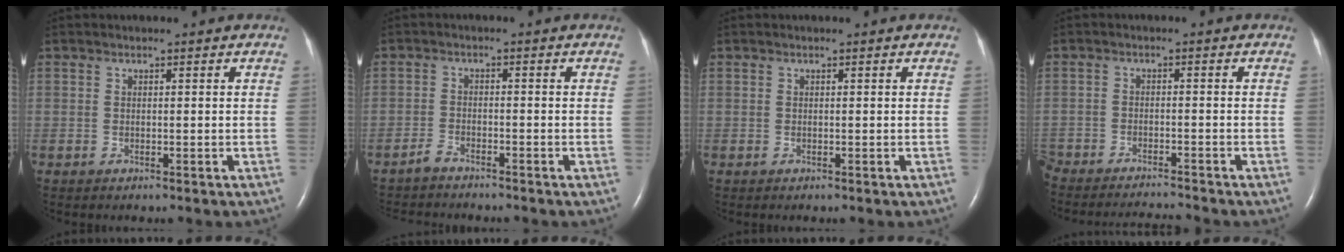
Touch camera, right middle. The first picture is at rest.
{"total": 2.4, "force": [-2.4, 0.3, 0.4], "torque": [-0.013, -0.007, -0.040]}
{"total": 0.0}
{"total": 8.7, "force": [-8.5, 0.1, 1.9], "torque": [-0.032, -0.007, -0.135]}